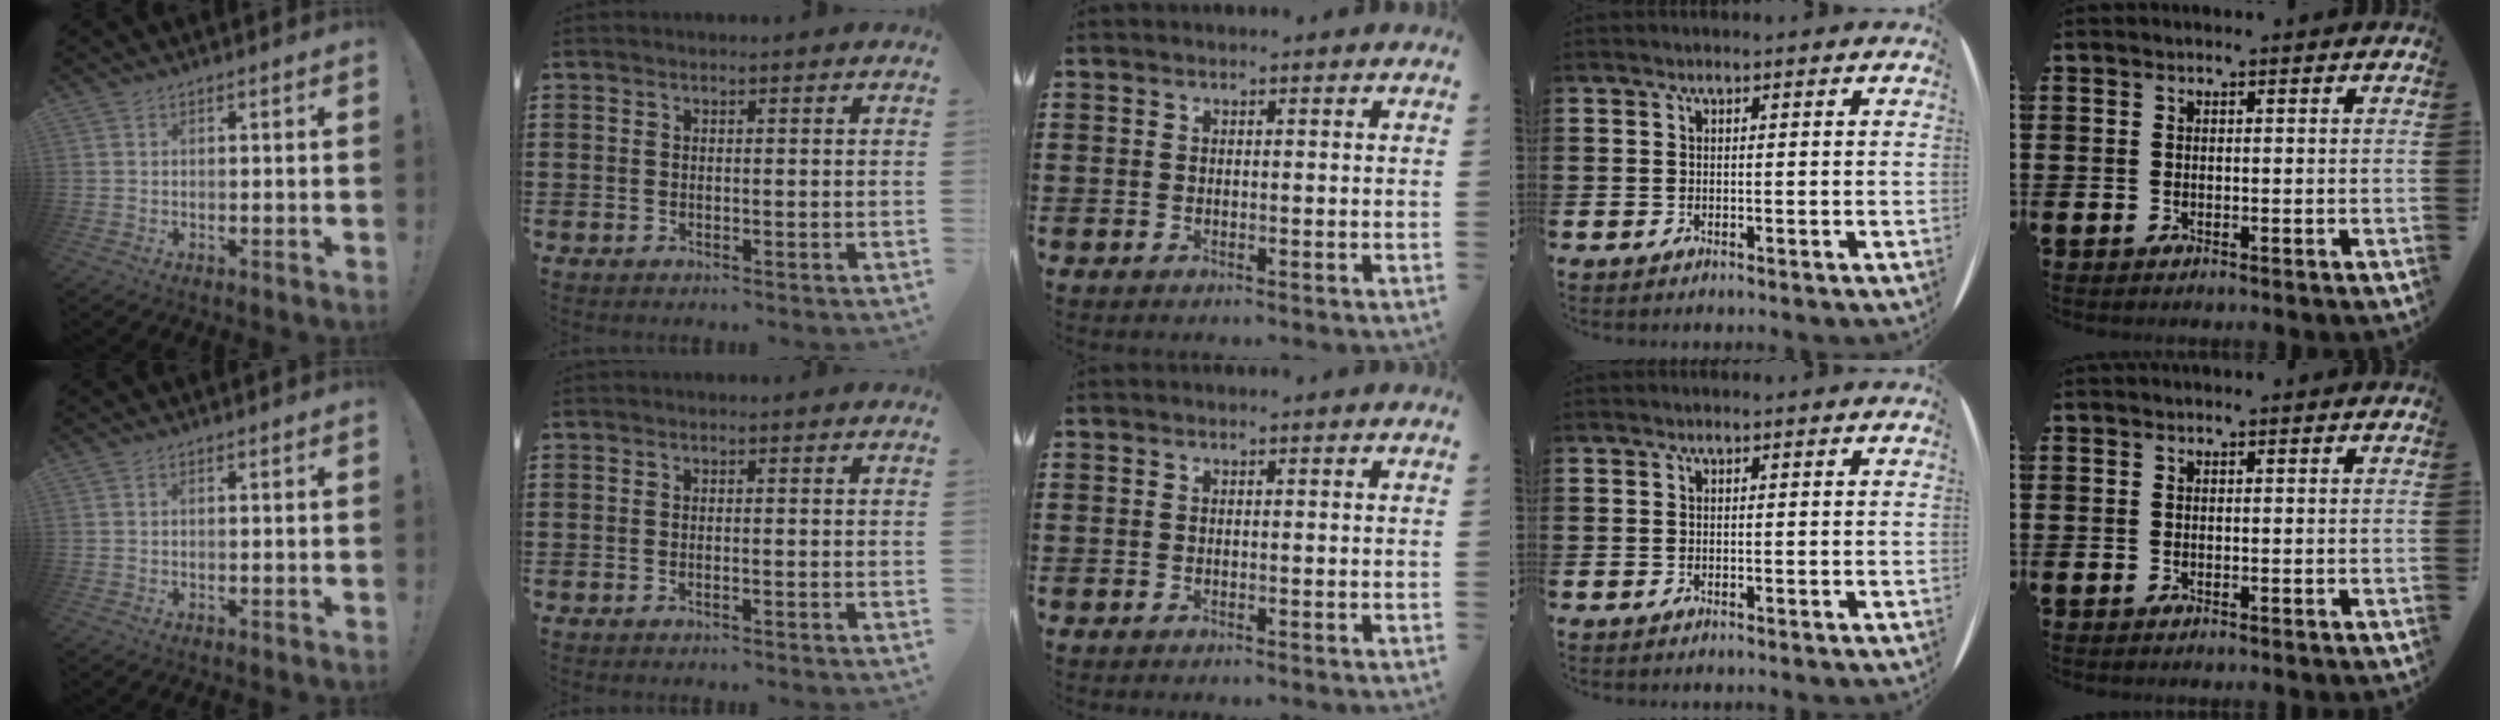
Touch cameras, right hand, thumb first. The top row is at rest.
{"index": {"total": 0.5, "force": [-0.3, 0.0, 0.4], "torque": [-0.007, -0.003, -0.006]}}